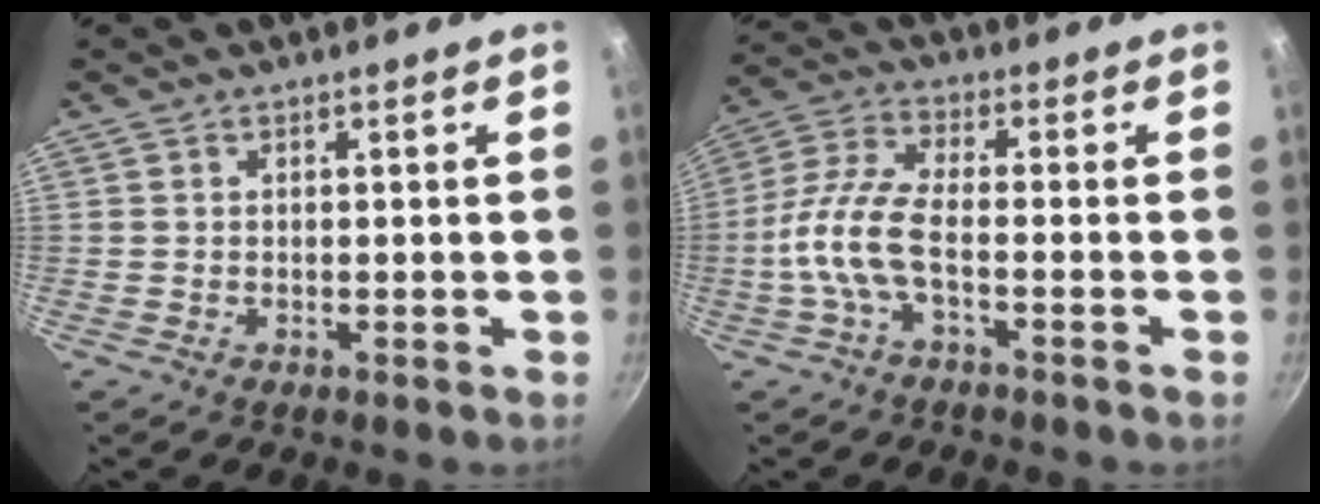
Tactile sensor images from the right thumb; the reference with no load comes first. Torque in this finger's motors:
{"motor_torque": [2.43, 1.56, 1.43, -1.34, 0.55]}